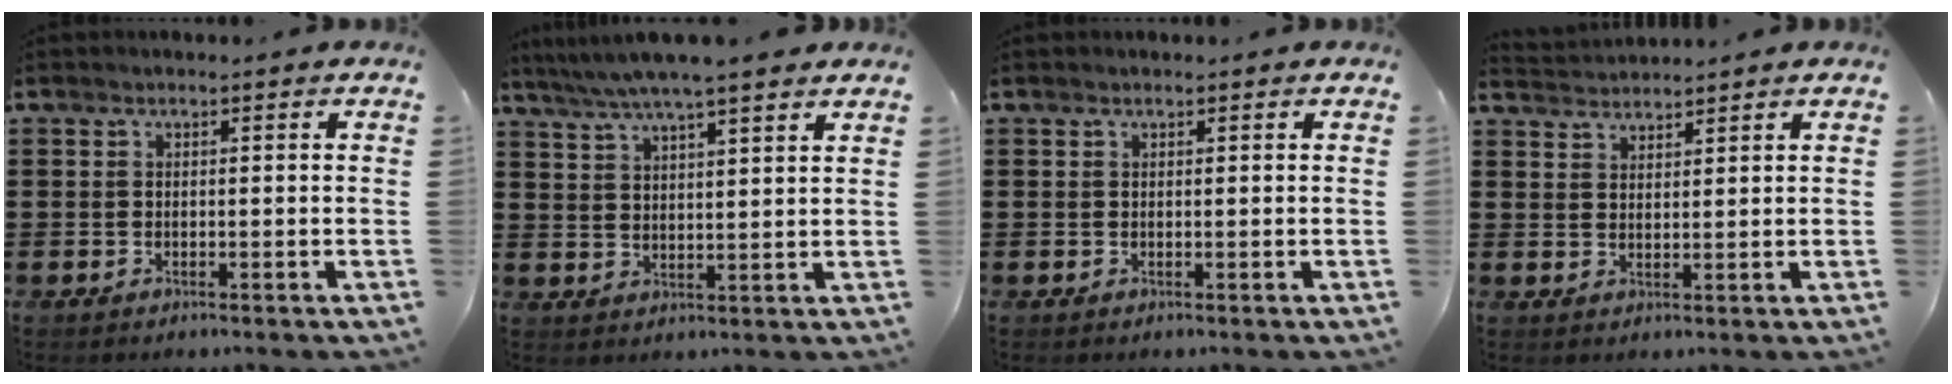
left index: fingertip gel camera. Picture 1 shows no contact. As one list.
[{"total": 5.5, "force": [4.7, 0.0, 2.8], "torque": [-0.068, -0.017, 0.082]}, {"total": 0.0}, {"total": 2.3, "force": [2.2, -0.1, -0.4], "torque": [0.001, -0.004, 0.044]}]